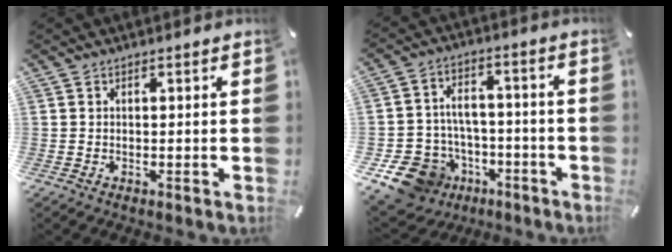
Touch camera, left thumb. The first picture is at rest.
{"total": 12.3, "force": [-6.4, 9.6, 4.2], "torque": [-0.085, 0.038, -0.107]}